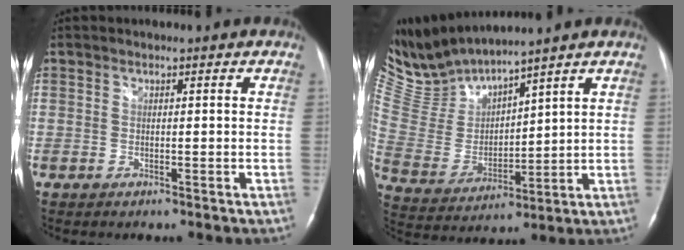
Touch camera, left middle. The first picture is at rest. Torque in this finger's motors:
{"motor_torque": [-0.41, -0.46, -0.15, -0.03]}